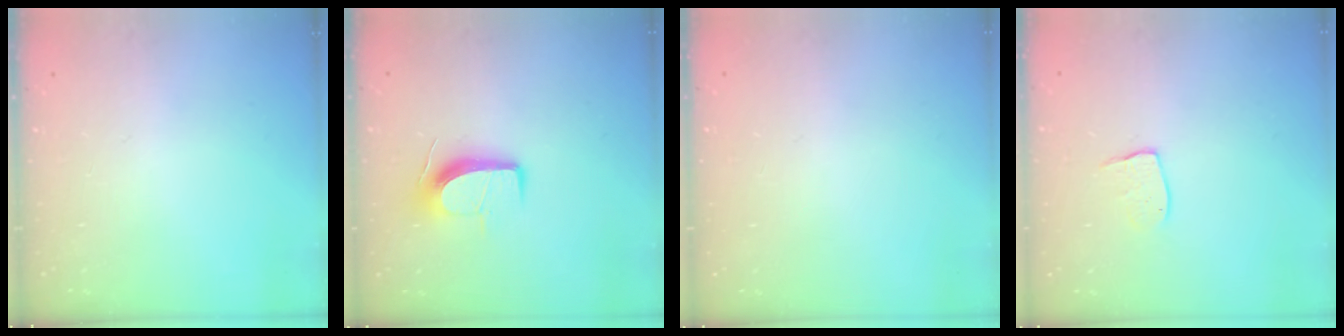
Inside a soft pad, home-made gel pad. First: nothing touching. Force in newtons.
{"total": 9.8, "press": 9.8, "slide": 0.7}
{"total": 0.0}
{"total": 7.0, "press": 7.0, "slide": 0.5}